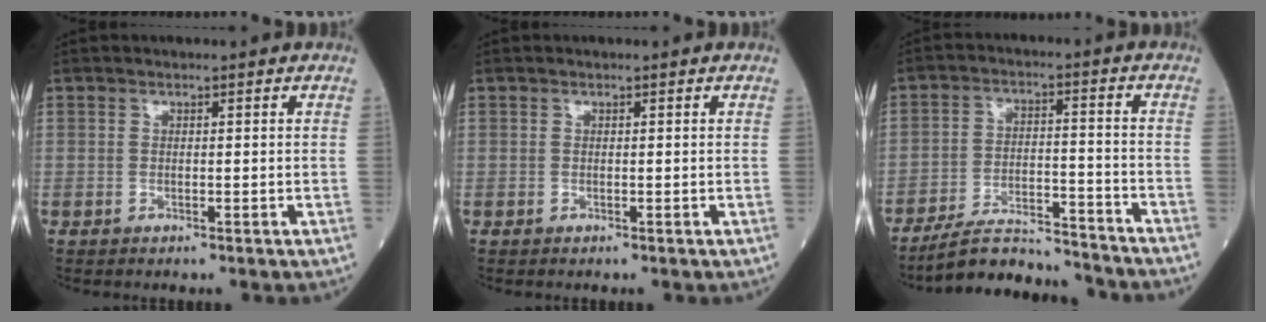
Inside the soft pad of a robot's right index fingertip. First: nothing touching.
{"total": 0.0}
{"total": 12.1, "force": [-11.6, 1.3, 3.3], "torque": [-0.046, 0.011, -0.185]}